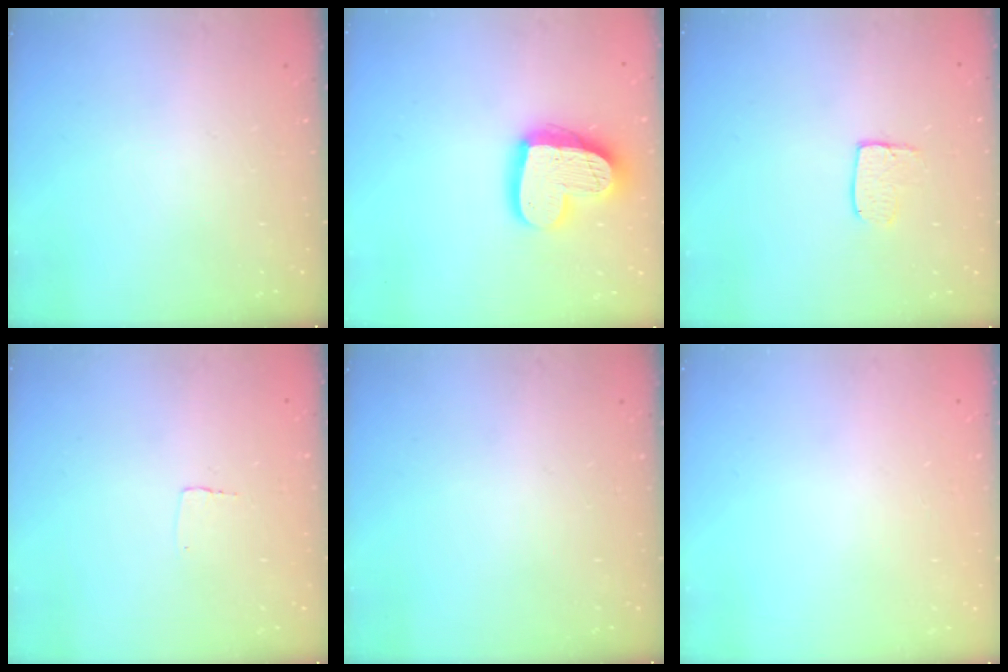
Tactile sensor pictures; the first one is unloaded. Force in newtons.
{"total": 20.0, "press": 20.0, "slide": 1.7}
{"total": 5.2, "press": 5.2, "slide": 0.3}
{"total": 2.3, "press": 2.3, "slide": 0.1}
{"total": 0.0}
{"total": 0.0}